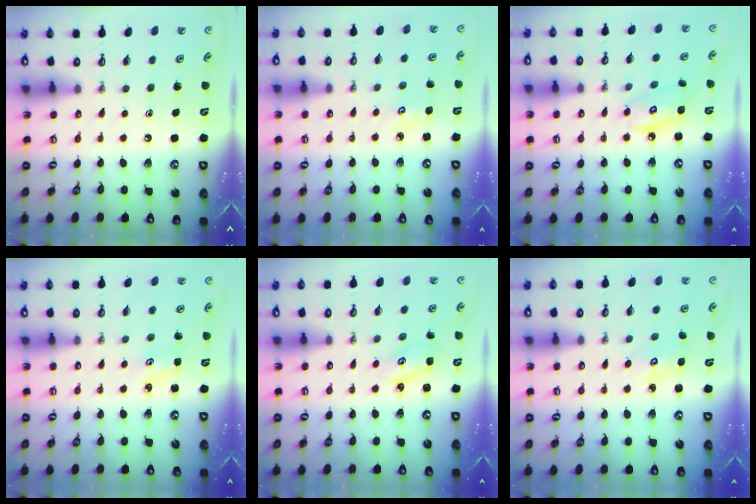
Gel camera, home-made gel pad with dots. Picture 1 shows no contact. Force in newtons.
{"total": 3.2, "press": 3.1, "slide": 0.4}
{"total": 6.5, "press": 6.5, "slide": 0.3}
{"total": 2.0, "press": 2.0, "slide": 0.3}
{"total": 2.2, "press": 2.2, "slide": 0.2}
{"total": 2.7, "press": 2.7, "slide": 0.3}